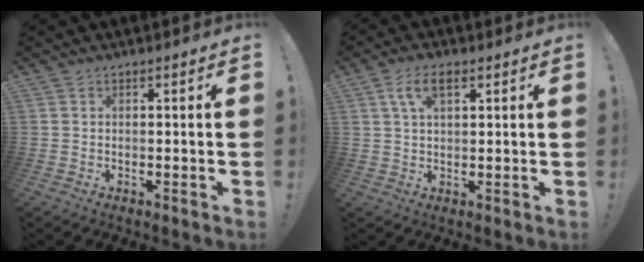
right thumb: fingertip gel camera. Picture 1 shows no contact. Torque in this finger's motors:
{"motor_torque": [-0.29, 0.32, 0.00, 0.00, 0.00]}